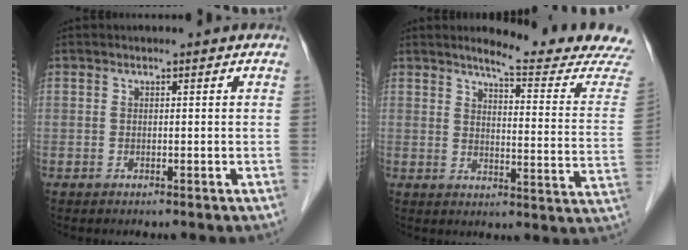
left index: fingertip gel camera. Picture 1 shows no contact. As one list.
[{"total": 14.8, "force": [14.1, -1.1, 4.1], "torque": [-0.054, -0.095, 0.158]}]